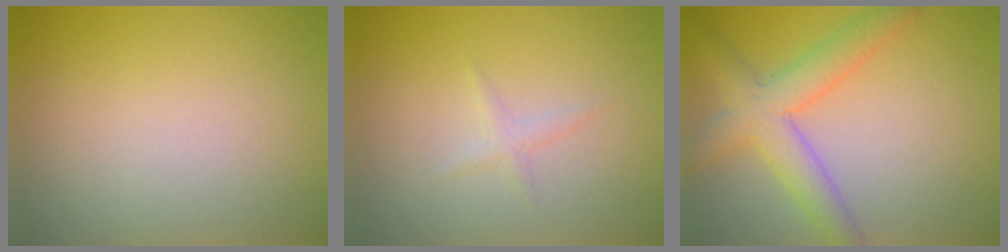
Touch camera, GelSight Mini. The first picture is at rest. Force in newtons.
{"total": 0.9, "press": 0.9, "slide": 0.1}
{"total": 5.0, "press": 5.0, "slide": 0.2}